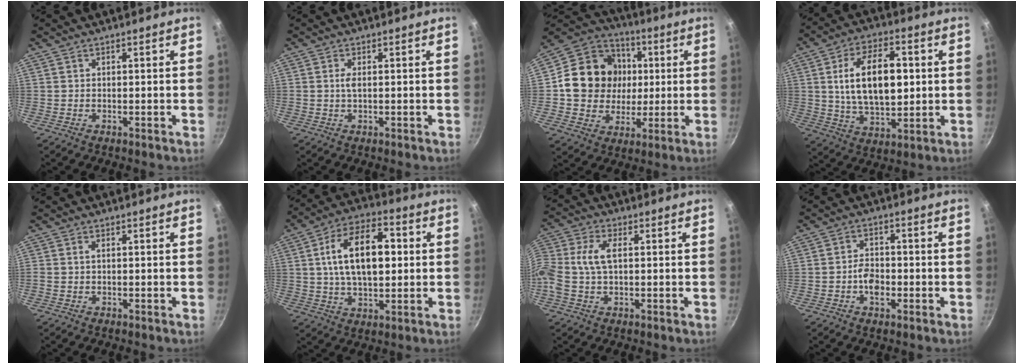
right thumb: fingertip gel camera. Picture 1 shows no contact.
{"total": 1.4, "force": [0.2, 0.5, 1.3], "torque": [-0.030, 0.000, 0.006]}
{"total": 18.0, "force": [1.9, 15.8, 8.2], "torque": [-0.121, 0.017, 0.028]}
{"total": 16.6, "force": [2.2, 9.2, 13.7], "torque": [-0.213, 0.001, 0.042]}
{"total": 0.6, "force": [0.1, 0.4, 0.5], "torque": [-0.015, 0.002, 0.002]}
{"total": 16.8, "force": [2.3, 9.5, 13.7], "torque": [-0.206, 0.016, 0.033]}
{"total": 8.3, "force": [0.5, 4.7, 6.8], "torque": [-0.150, 0.019, -0.002]}
{"total": 4.8, "force": [-1.4, 3.1, 3.4], "torque": [-0.045, 0.018, -0.027]}